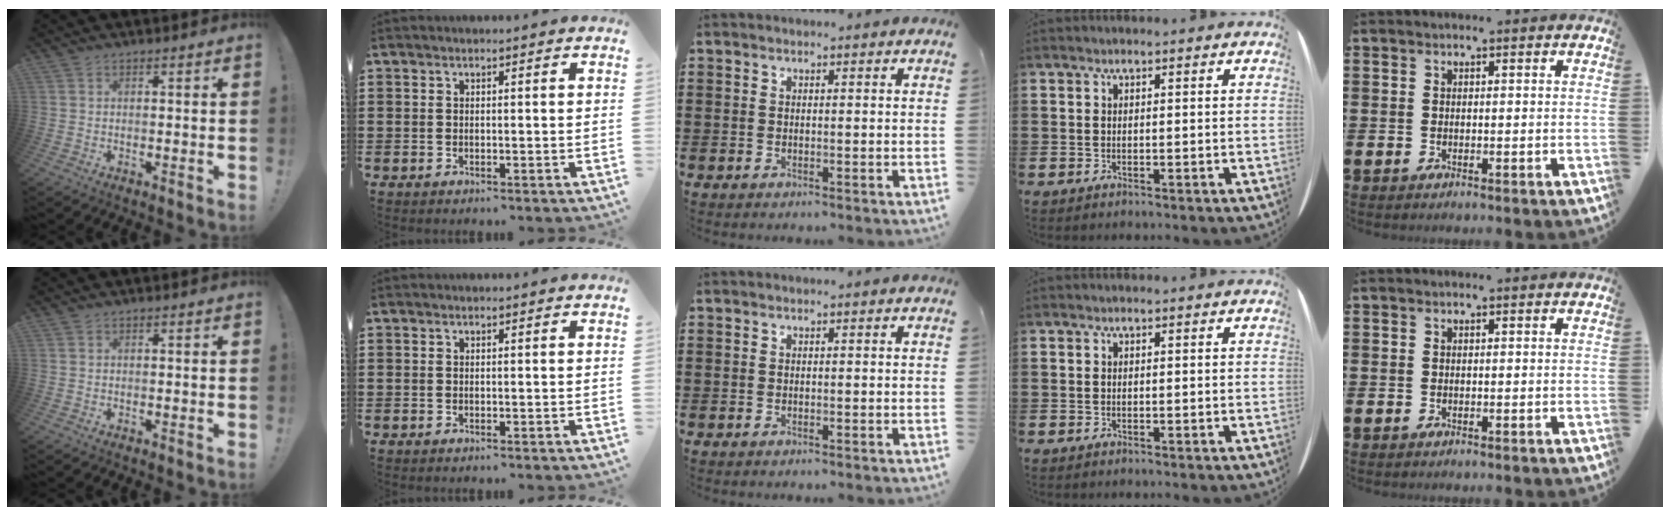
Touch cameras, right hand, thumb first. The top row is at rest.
{}